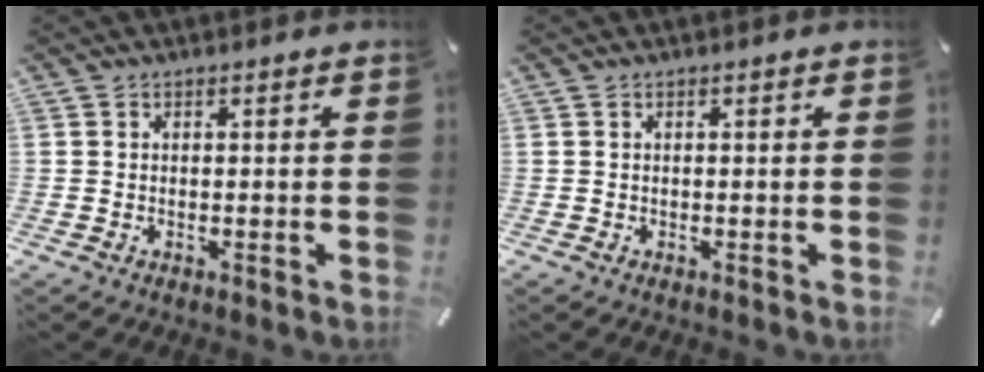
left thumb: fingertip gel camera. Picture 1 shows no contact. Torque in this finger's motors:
{"motor_torque": [-0.01, 0.00, 0.00, 0.00, 0.00]}